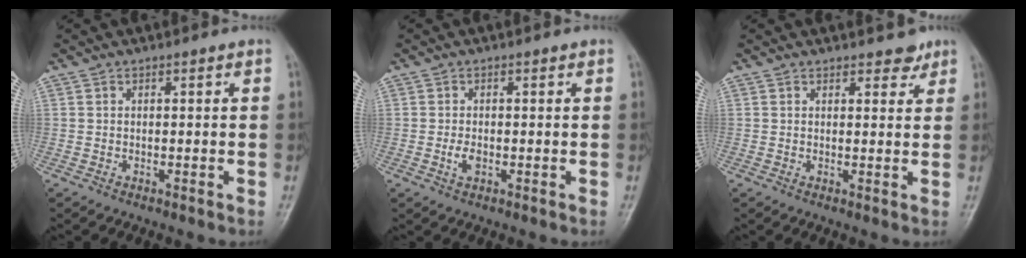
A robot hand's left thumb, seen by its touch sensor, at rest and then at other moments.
{"total": 1.9, "force": [-0.2, 1.1, 1.6], "torque": [-0.030, -0.002, -0.004]}
{"total": 2.6, "force": [2.2, 1.2, 0.8], "torque": [0.008, -0.013, 0.025]}